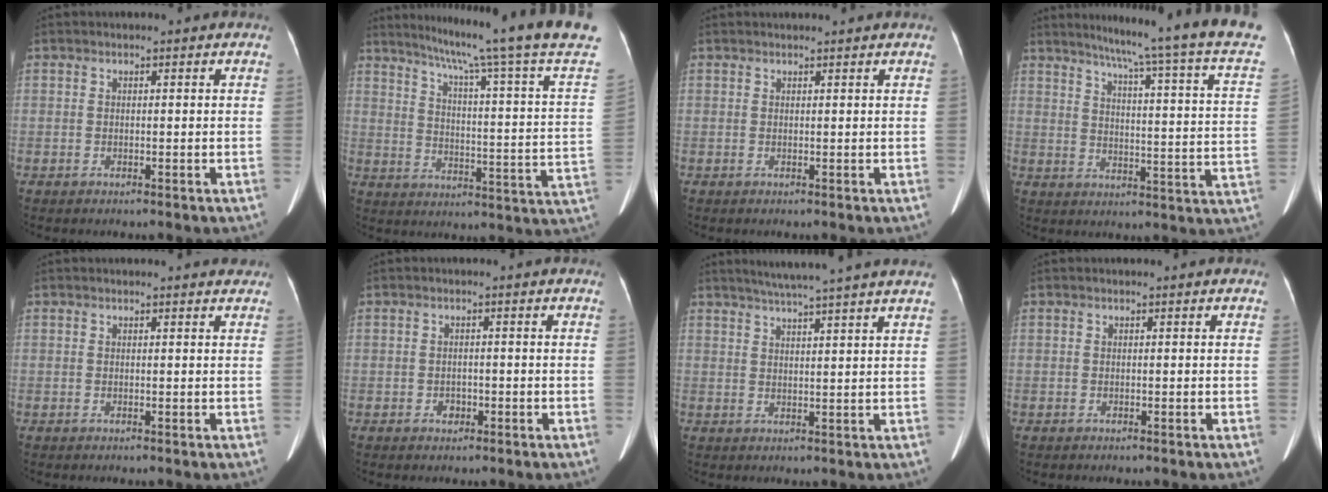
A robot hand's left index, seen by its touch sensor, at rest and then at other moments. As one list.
[{"total": 24.5, "force": [20.0, -3.0, 13.9], "torque": [-0.212, -0.067, 0.256]}, {"total": 3.0, "force": [2.8, -0.2, 0.8], "torque": [-0.010, 0.019, 0.034]}, {"total": 21.9, "force": [18.1, -2.0, 12.3], "torque": [-0.182, -0.065, 0.214]}, {"total": 2.1, "force": [2.1, 0.3, 0.3], "torque": [-0.008, -0.006, 0.011]}, {"total": 1.4, "force": [-0.6, 1.1, 0.6], "torque": [-0.009, 0.003, -0.006]}, {"total": 12.1, "force": [10.2, -1.4, 6.3], "torque": [-0.098, 0.011, 0.126]}, {"total": 0.0}]